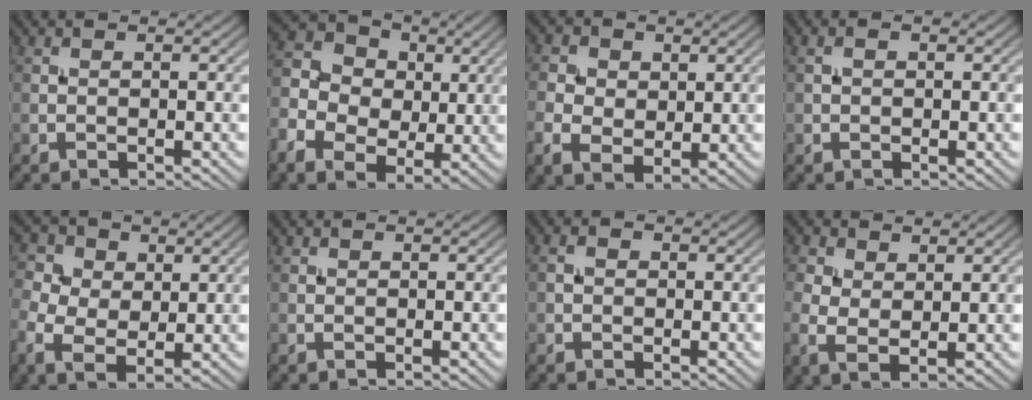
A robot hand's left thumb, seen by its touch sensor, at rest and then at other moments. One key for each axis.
{"total": 9.7, "fx": -0.7, "fy": 7.7, "fz": 5.9, "tx": -0.158, "ty": -0.002, "tz": -0.012}
{"total": 5.8, "fx": 0.5, "fy": 4.4, "fz": 3.8, "tx": -0.088, "ty": -0.001, "tz": 0.006}
{"total": 0.9, "fx": 0.2, "fy": 0.5, "fz": 0.8, "tx": -0.015, "ty": 0.004, "tz": 0.001}
{"total": 7.3, "fx": 0.6, "fy": 5.5, "fz": 4.7, "tx": -0.131, "ty": 0.004, "tz": 0.005}
{"total": 0.0}
{"total": 1.1, "fx": -0.1, "fy": 0.8, "fz": 0.8, "tx": -0.013, "ty": 0.001, "tz": -0.005}
{"total": 4.4, "fx": 1.2, "fy": 2.3, "fz": 3.6, "tx": -0.095, "ty": -0.001, "tz": 0.019}